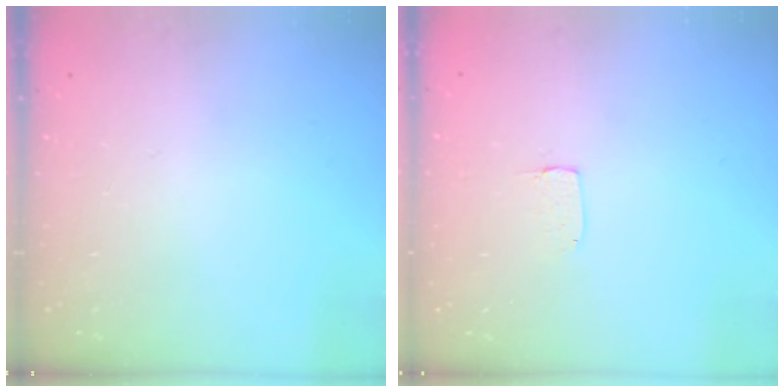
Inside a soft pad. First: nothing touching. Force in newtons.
{"total": 3.2, "press": 3.2, "slide": 0.1}